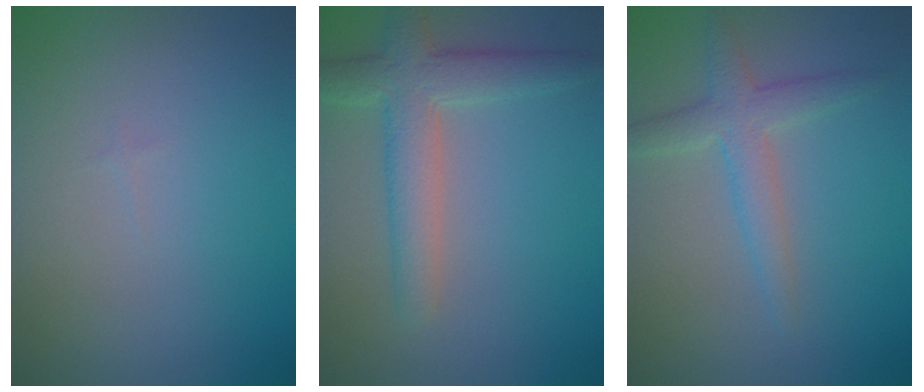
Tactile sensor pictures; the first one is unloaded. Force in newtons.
{"total": 4.5, "press": 4.4, "slide": 0.4}
{"total": 3.0, "press": 3.0, "slide": 0.1}